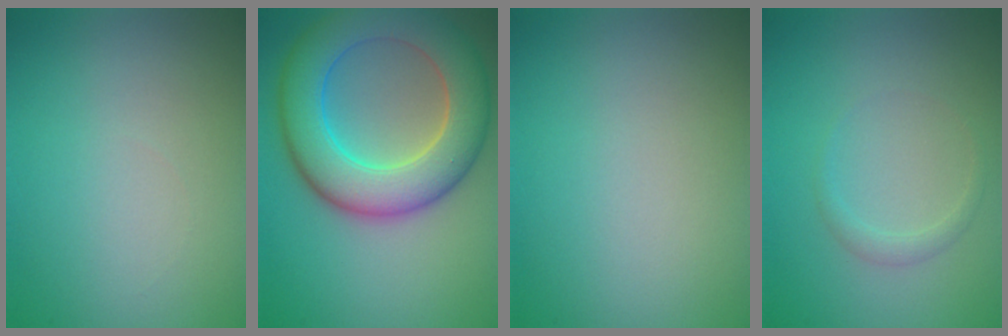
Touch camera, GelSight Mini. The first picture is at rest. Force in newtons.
{"total": 9.0, "press": 9.0, "slide": 0.4}
{"total": 0.0}
{"total": 1.0, "press": 1.0, "slide": 0.1}